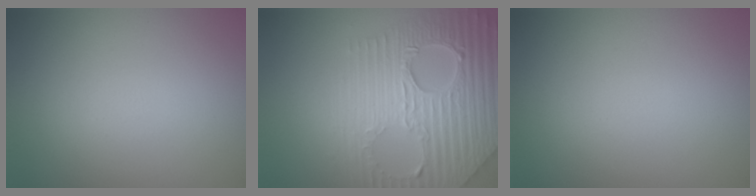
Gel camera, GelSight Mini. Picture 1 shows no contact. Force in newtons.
{"total": 9.1, "press": 6.1, "slide": 6.7}
{"total": 0.0}